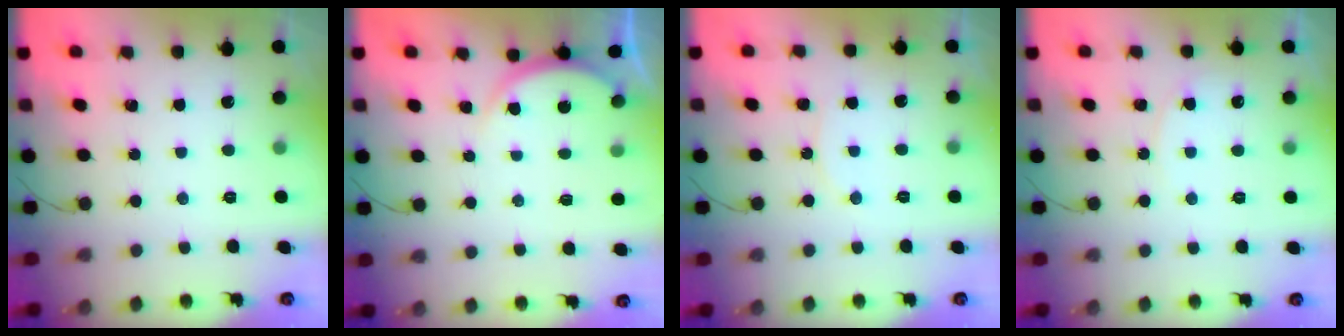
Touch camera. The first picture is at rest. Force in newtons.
{"total": 4.1, "press": 4.0, "slide": 0.5}
{"total": 5.1, "press": 5.0, "slide": 0.4}
{"total": 2.8, "press": 2.8, "slide": 0.4}